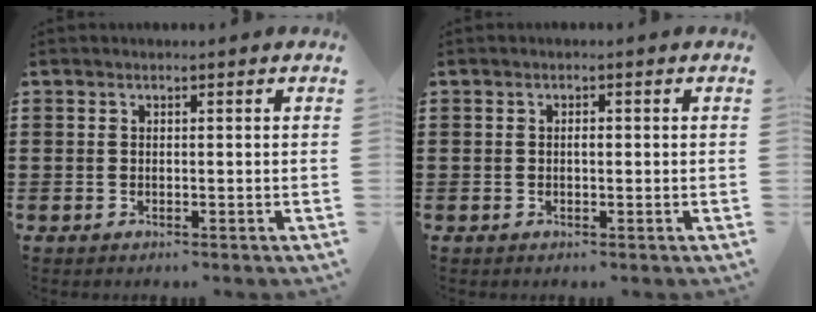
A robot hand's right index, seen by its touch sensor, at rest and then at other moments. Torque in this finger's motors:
{"motor_torque": [0.35, -0.12, 0.00, 0.02]}